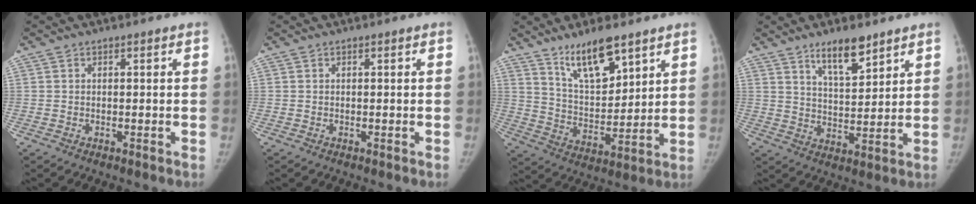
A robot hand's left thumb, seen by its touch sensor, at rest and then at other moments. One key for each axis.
{"total": 0.0}
{"total": 12.4, "fx": 8.6, "fy": 4.3, "fz": 7.9, "tx": -0.115, "ty": -0.061, "tz": 0.166}
{"total": 8.9, "fx": 6.2, "fy": 2.8, "fz": 5.7, "tx": -0.076, "ty": -0.046, "tz": 0.110}